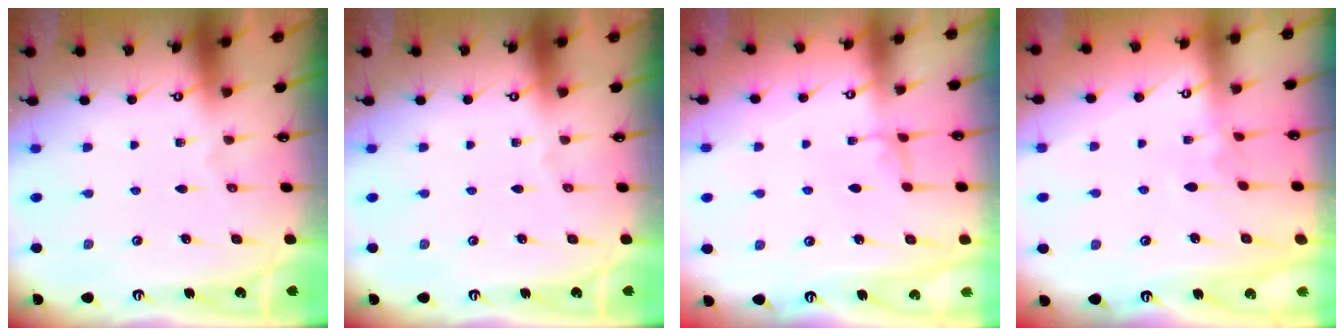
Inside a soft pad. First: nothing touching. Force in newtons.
{"total": 0.0}
{"total": 2.4, "press": 2.4, "slide": 0.3}
{"total": 5.8, "press": 5.8, "slide": 0.1}